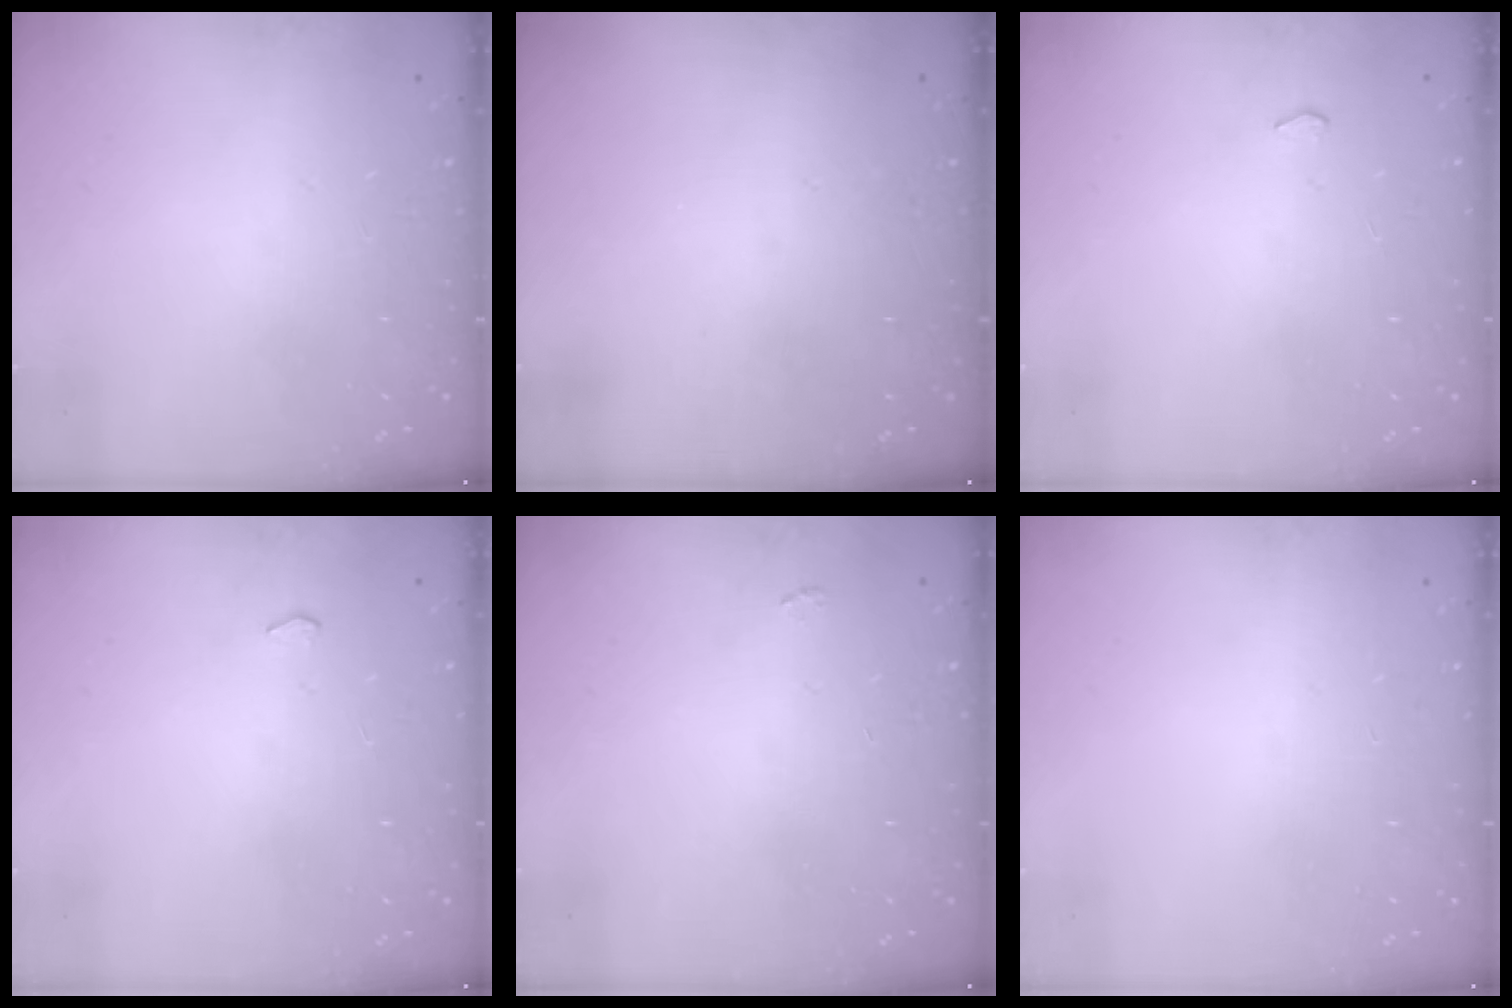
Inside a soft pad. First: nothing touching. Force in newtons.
{"total": 0.0}
{"total": 2.0, "press": 1.9, "slide": 0.3}
{"total": 2.0, "press": 1.9, "slide": 0.3}
{"total": 2.2, "press": 2.1, "slide": 0.3}
{"total": 0.0}